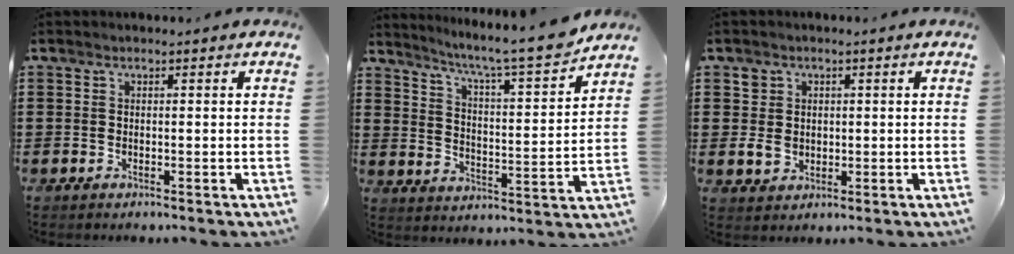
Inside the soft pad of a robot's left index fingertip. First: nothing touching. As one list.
[{"total": 7.3, "force": [6.4, -0.5, 3.5], "torque": [-0.085, -0.050, 0.099]}, {"total": 3.5, "force": [0.4, 3.2, 1.3], "torque": [-0.036, 0.009, 0.007]}]